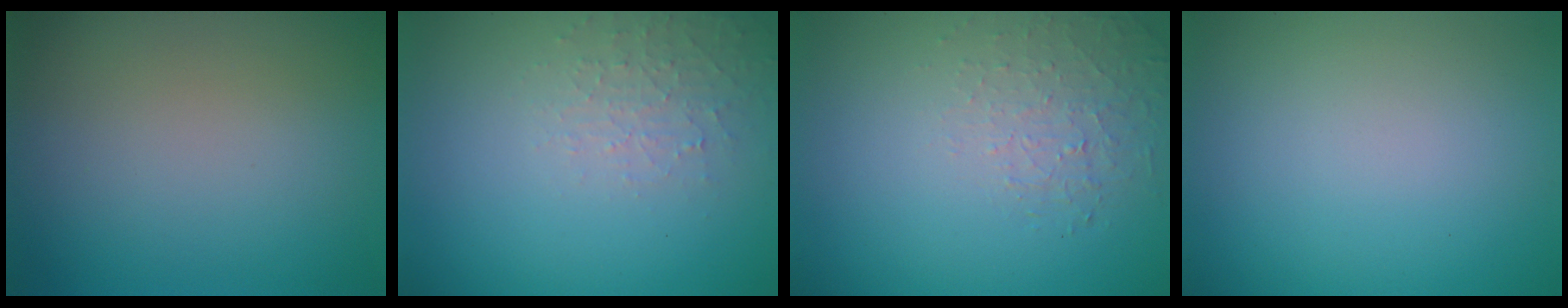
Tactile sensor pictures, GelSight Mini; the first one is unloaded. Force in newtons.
{"total": 2.1, "press": 2.0, "slide": 0.5}
{"total": 1.4, "press": 0.6, "slide": 1.3}
{"total": 0.0}